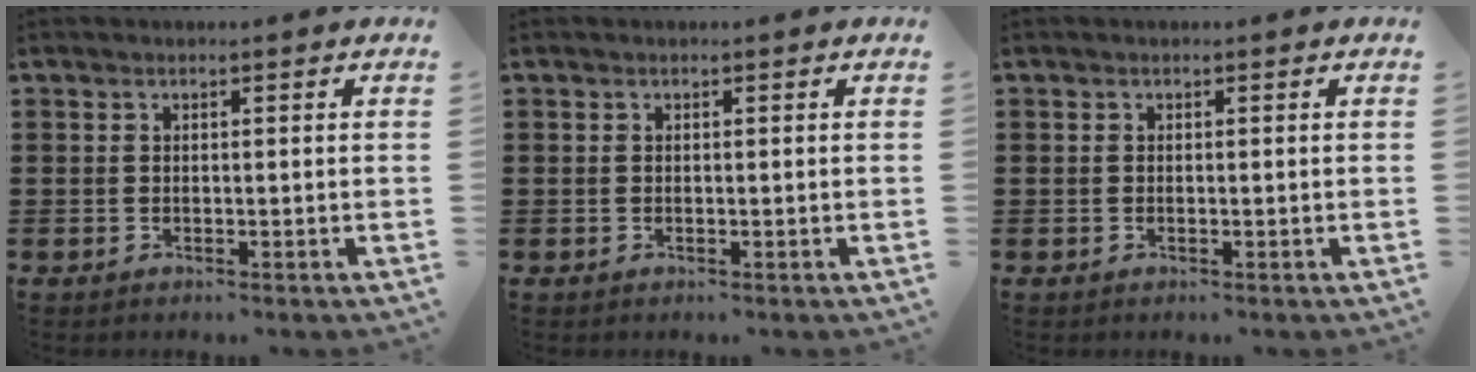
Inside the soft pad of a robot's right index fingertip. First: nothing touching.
{"total": 0.0}
{"total": 0.0}